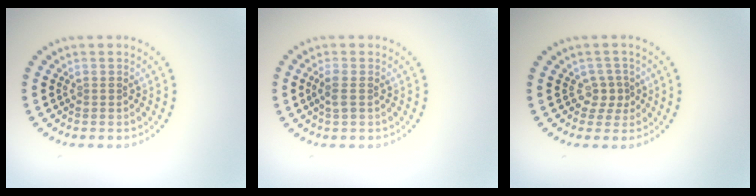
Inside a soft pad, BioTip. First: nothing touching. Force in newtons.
{"total": 1.4, "press": 1.3, "slide": 0.3}
{"total": 1.7, "press": 1.3, "slide": 1.2}